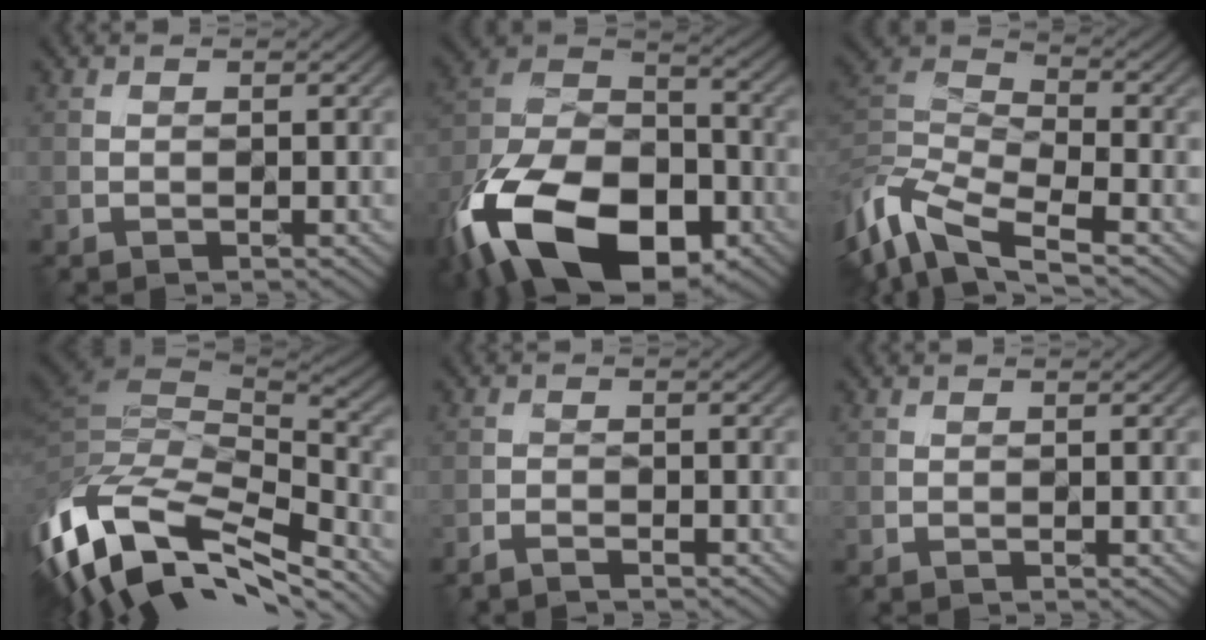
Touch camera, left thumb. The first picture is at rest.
{"total": 21.1, "force": [-11.5, 11.9, 13.0], "torque": [-0.307, -0.040, -0.195]}
{"total": 11.7, "force": [-6.2, 4.9, 8.6], "torque": [-0.205, -0.011, -0.128]}
{"total": 17.5, "force": [-7.8, 8.2, 13.4], "torque": [-0.316, -0.036, -0.121]}
{"total": 2.0, "force": [-1.8, 0.4, 0.8], "torque": [-0.019, -0.002, -0.037]}
{"total": 0.0}